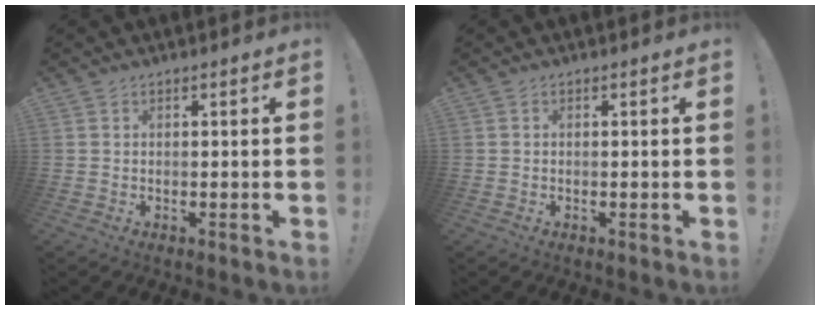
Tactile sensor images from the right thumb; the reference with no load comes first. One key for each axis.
{"total": 0.0}